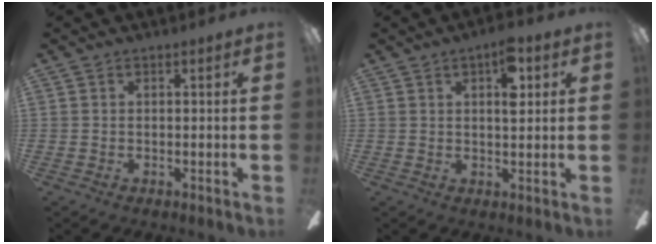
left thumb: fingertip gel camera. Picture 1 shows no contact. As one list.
[{"total": 7.2, "force": [3.2, 2.8, 5.8], "torque": [-0.081, -0.008, 0.047]}]